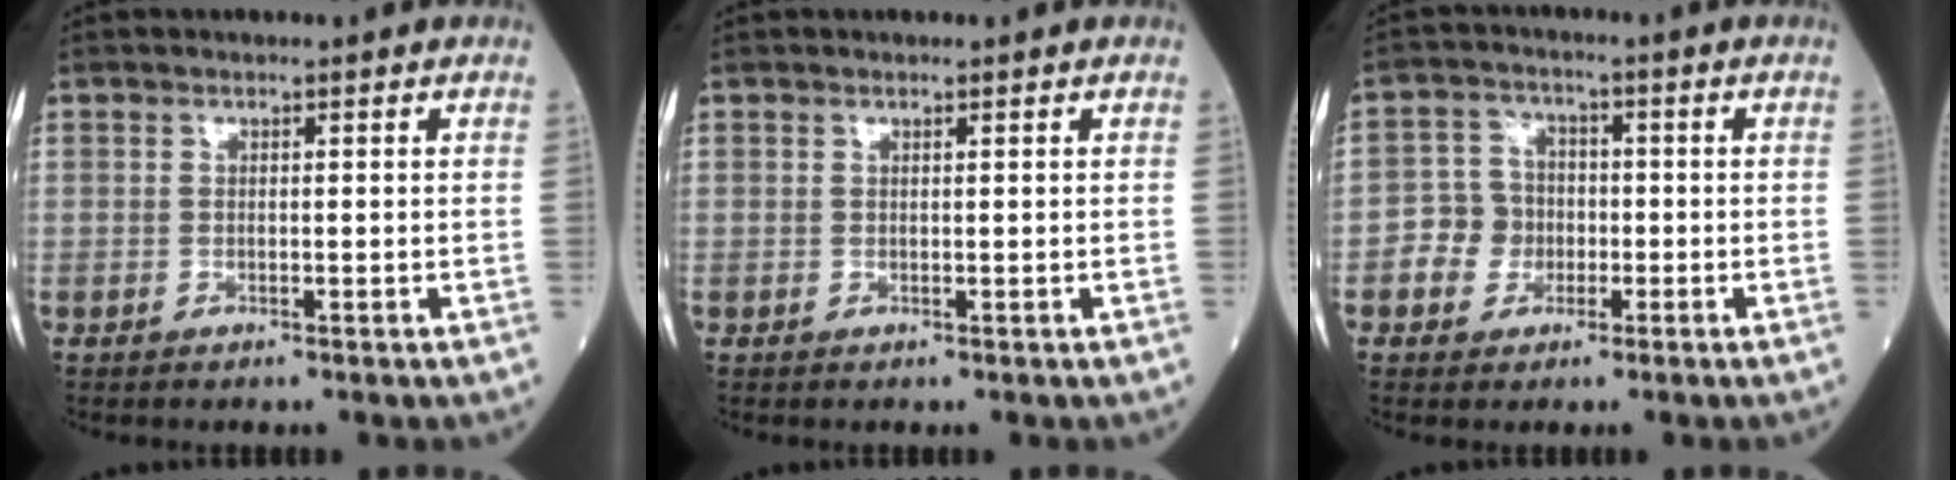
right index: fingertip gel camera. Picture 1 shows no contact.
{"total": 0.0}
{"total": 5.2, "force": [-1.5, 4.8, 1.4], "torque": [-0.028, 0.018, -0.027]}